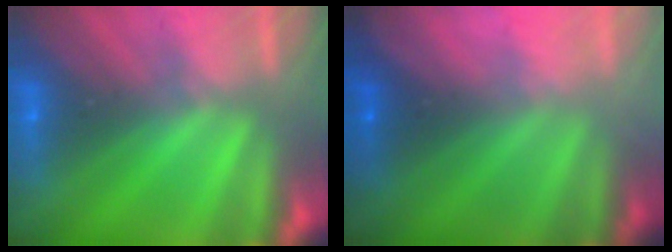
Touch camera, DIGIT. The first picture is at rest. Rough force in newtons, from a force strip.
{"total": 5.5}